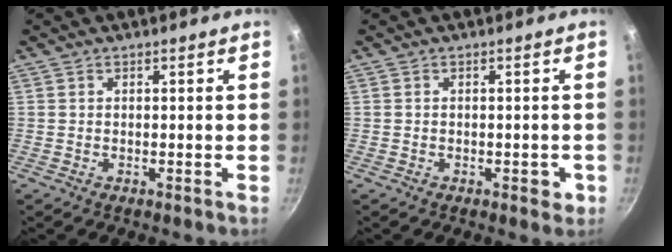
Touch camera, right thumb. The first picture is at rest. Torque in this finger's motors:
{"motor_torque": [0.16, 0.08, -0.25, 0.03, -0.02]}